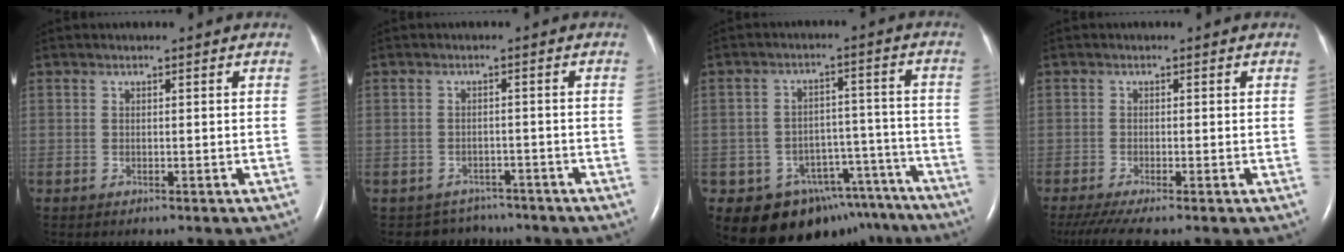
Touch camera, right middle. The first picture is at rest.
{"total": 4.4, "force": [-3.8, 2.1, -0.8], "torque": [0.007, 0.014, -0.054]}
{"total": 14.4, "force": [-11.3, 8.4, 3.0], "torque": [-0.020, 0.056, -0.137]}
{"total": 5.0, "force": [-3.9, 0.1, 3.1], "torque": [-0.057, -0.015, -0.069]}